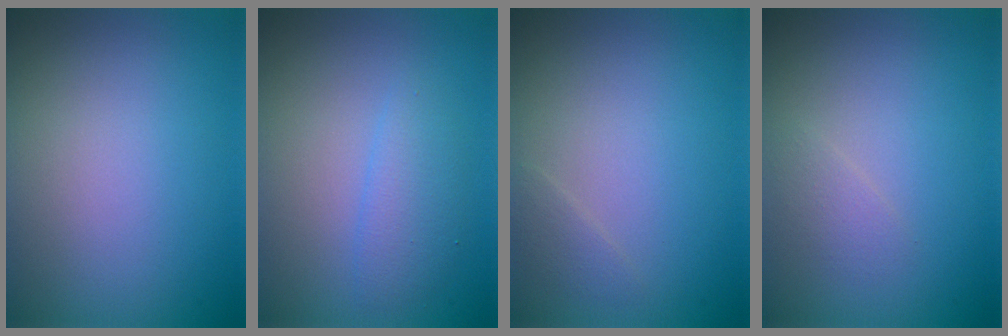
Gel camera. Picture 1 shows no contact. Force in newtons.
{"total": 2.0, "press": 2.0, "slide": 0.1}
{"total": 0.9, "press": 0.9, "slide": 0.0}
{"total": 1.0, "press": 1.0, "slide": 0.1}